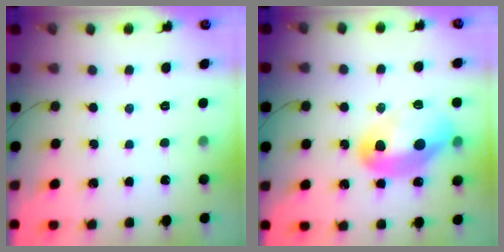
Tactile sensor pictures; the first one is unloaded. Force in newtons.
{"total": 16.2, "press": 16.1, "slide": 0.9}